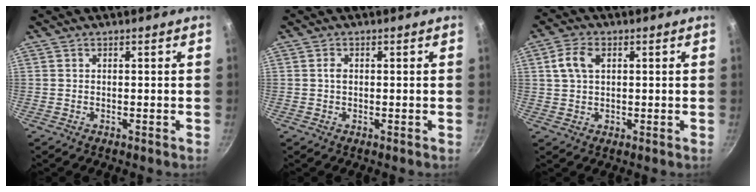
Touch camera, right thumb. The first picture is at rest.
{"total": 1.3, "force": [0.1, 0.9, 0.9], "torque": [-0.013, 0.002, -0.001]}
{"total": 5.6, "force": [1.6, 3.7, 3.8], "torque": [-0.073, 0.007, 0.029]}